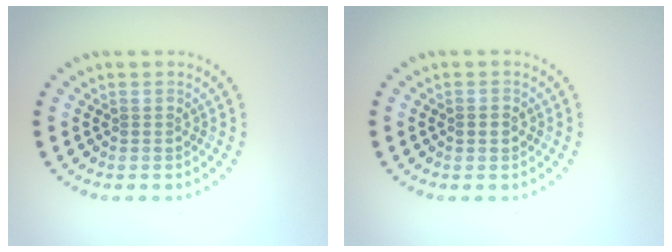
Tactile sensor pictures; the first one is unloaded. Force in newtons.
{"total": 1.4, "press": 1.4, "slide": 0.1}